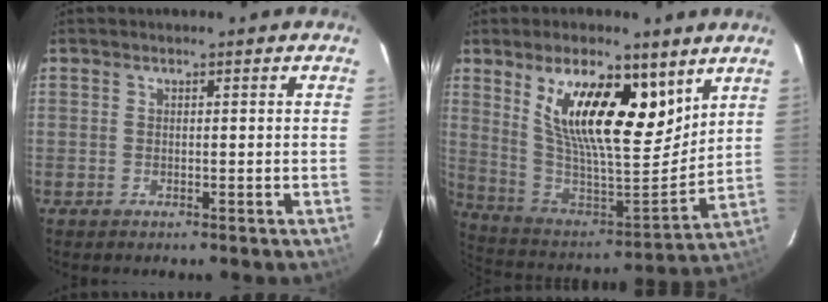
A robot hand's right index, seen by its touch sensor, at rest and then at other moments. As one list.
[{"total": 20.2, "force": [10.4, 7.9, 15.5], "torque": [-0.281, 0.002, 0.194]}]